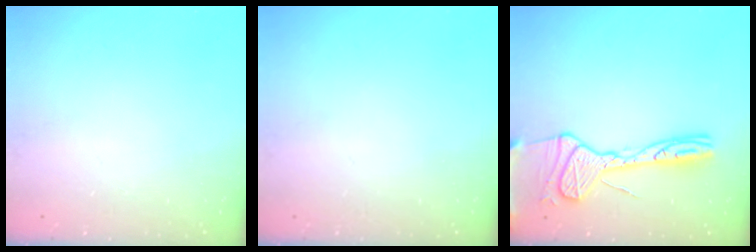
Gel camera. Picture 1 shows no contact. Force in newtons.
{"total": 0.0}
{"total": 16.8, "press": 16.7, "slide": 1.7}